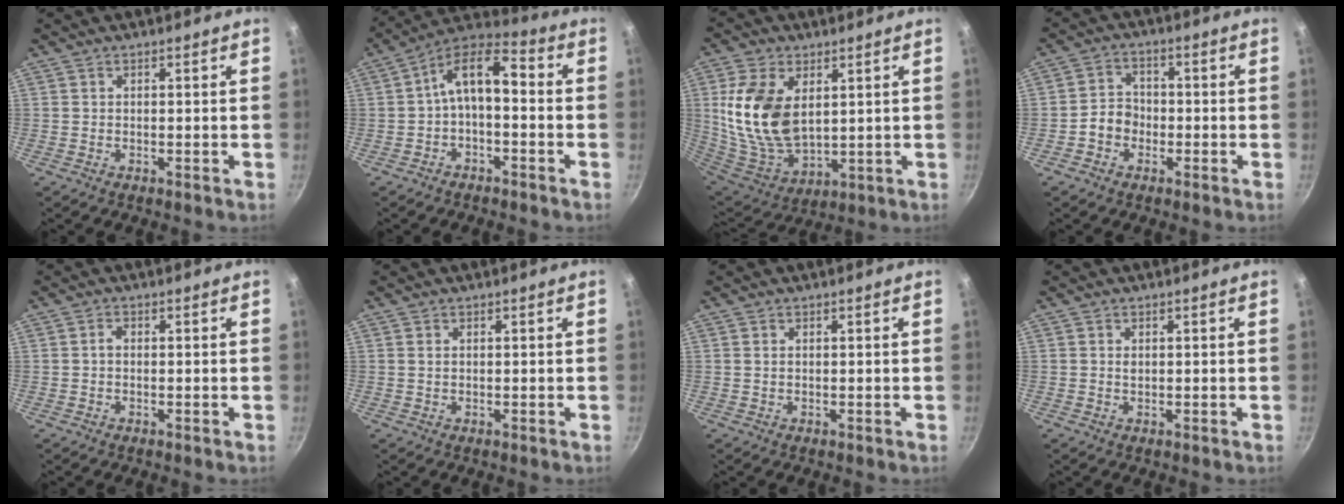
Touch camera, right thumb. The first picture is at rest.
{"total": 9.9, "force": [-1.1, 4.9, 8.5], "torque": [-0.141, 0.049, -0.029]}
{"total": 17.1, "force": [3.8, 10.4, 13.1], "torque": [-0.245, -0.032, 0.089]}
{"total": 4.6, "force": [-1.6, 3.9, 2.0], "torque": [-0.008, 0.024, -0.034]}
{"total": 1.1, "force": [-0.2, 0.7, 0.8], "torque": [-0.014, 0.005, -0.003]}
{"total": 0.7, "force": [0.3, 0.5, 0.5], "torque": [-0.008, 0.002, 0.005]}
{"total": 0.5, "force": [0.2, 0.3, 0.4], "torque": [-0.007, 0.001, 0.005]}
{"total": 0.6, "force": [0.2, 0.4, 0.4], "torque": [-0.005, 0.001, 0.005]}